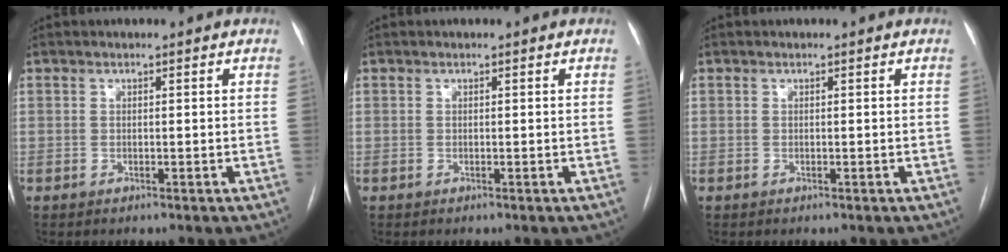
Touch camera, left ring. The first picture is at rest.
{"total": 0.0}
{"total": 0.0}